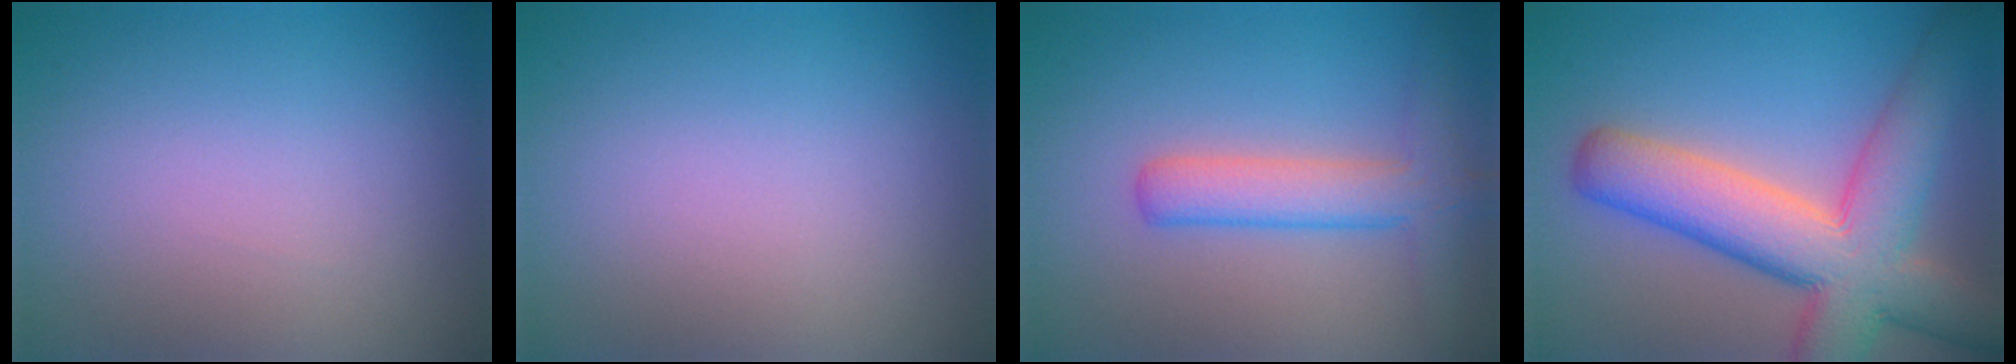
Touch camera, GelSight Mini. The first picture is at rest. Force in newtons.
{"total": 0.0}
{"total": 4.2, "press": 4.2, "slide": 0.1}
{"total": 10.3, "press": 10.3, "slide": 0.5}